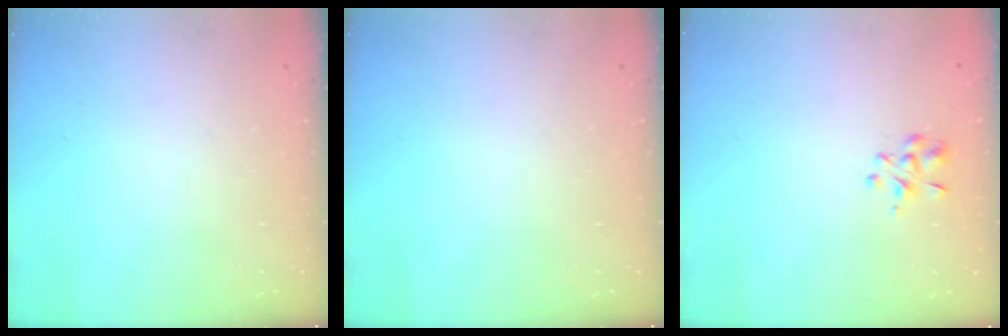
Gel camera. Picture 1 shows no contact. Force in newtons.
{"total": 0.0}
{"total": 2.9, "press": 2.7, "slide": 1.0}